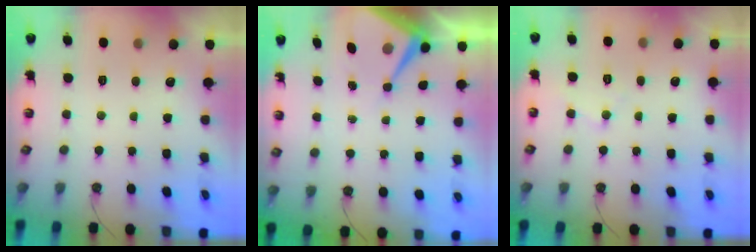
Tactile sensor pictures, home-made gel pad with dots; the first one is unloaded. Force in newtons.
{"total": 8.1, "press": 8.1, "slide": 0.2}
{"total": 5.3, "press": 5.3, "slide": 0.8}